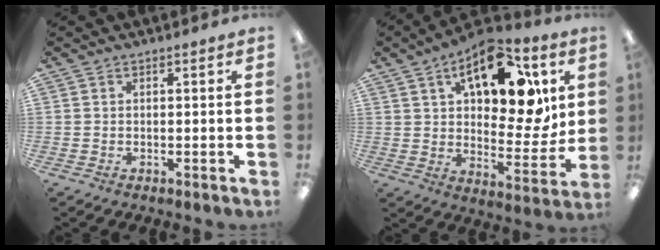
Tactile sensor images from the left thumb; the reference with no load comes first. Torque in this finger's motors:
{"motor_torque": [1.91, 3.11, 0.05, -0.11, 0.17]}